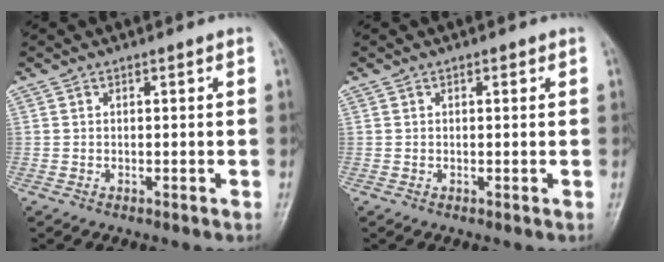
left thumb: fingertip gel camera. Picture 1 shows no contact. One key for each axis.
{"total": 0.8, "fx": 0.4, "fy": 0.5, "fz": 0.6, "tx": -0.006, "ty": 0.000, "tz": 0.003}